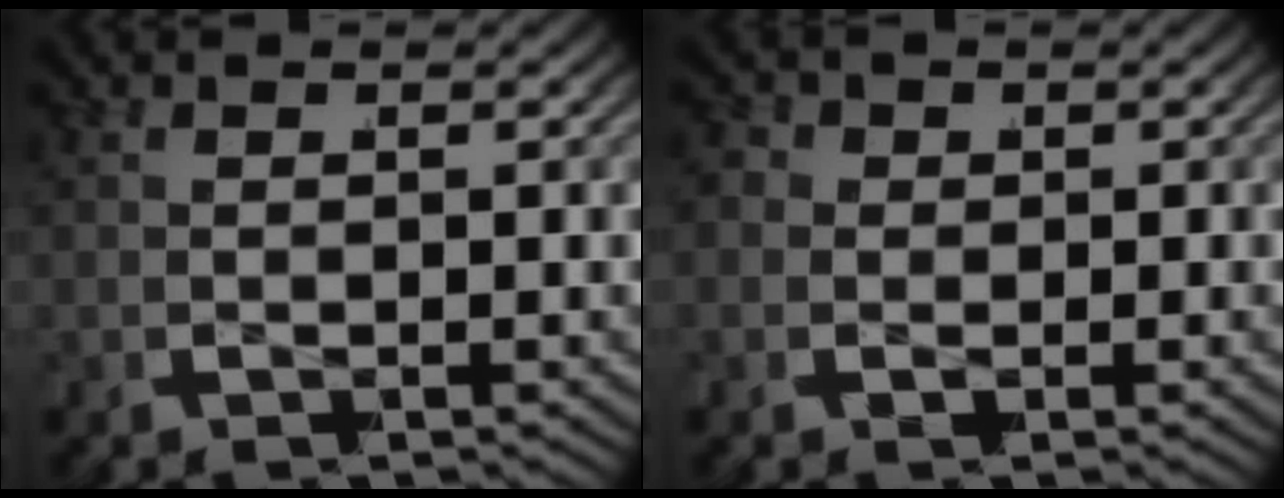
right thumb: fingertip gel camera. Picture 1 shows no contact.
{"total": 2.5, "force": [-0.1, 2.4, 0.8], "torque": [-0.026, -0.014, -0.001]}